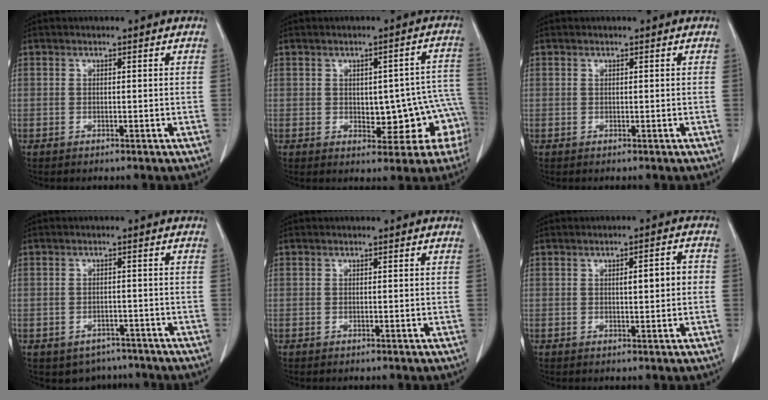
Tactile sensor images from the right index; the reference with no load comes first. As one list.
[{"total": 10.9, "force": [-2.2, 5.3, 9.3], "torque": [-0.085, 0.031, -0.015]}, {"total": 0.0}, {"total": 5.0, "force": [-3.9, 3.0, 0.6], "torque": [0.003, 0.010, -0.051]}, {"total": 0.0}, {"total": 3.9, "force": [0.2, 0.8, 3.8], "torque": [-0.059, 0.009, 0.004]}]